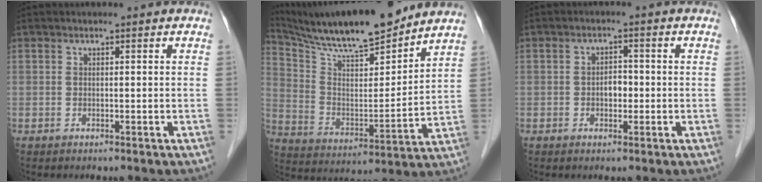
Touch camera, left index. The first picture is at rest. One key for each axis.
{"total": 17.8, "fx": 15.9, "fy": 1.6, "fz": 7.7, "tx": -0.148, "ty": -0.003, "tz": 0.277}
{"total": 2.4, "fx": -0.5, "fy": 1.5, "fz": 1.8, "tx": -0.026, "ty": 0.008, "tz": -0.007}